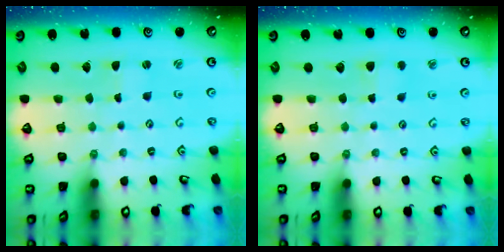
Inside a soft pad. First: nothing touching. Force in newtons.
{"total": 3.8, "press": 3.8, "slide": 0.5}